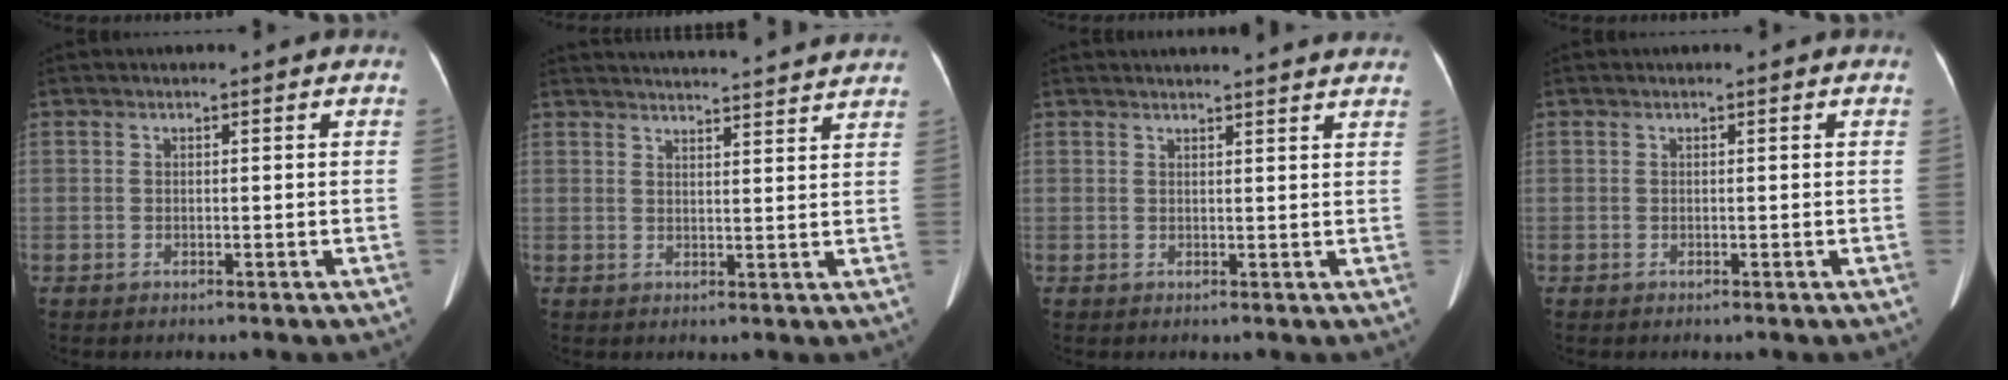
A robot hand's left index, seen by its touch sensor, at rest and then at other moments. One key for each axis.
{"total": 17.1, "fx": 16.4, "fy": 0.5, "fz": 4.6, "tx": -0.071, "ty": 0.005, "tz": 0.206}
{"total": 10.9, "fx": 10.5, "fy": 0.5, "fz": 3.1, "tx": -0.034, "ty": 0.011, "tz": 0.105}
{"total": 0.0}